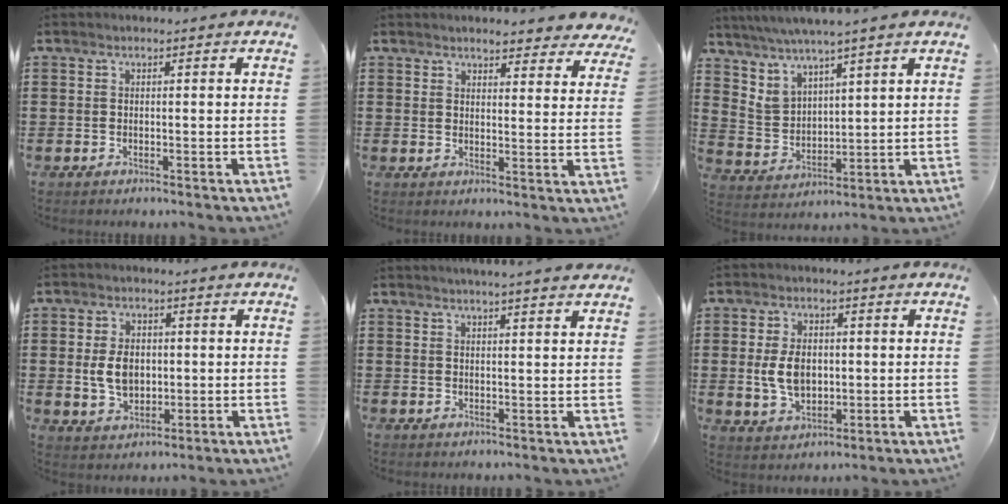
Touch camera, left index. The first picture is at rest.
{"total": 3.4, "force": [3.4, 0.1, 0.4], "torque": [-0.011, -0.014, 0.060]}
{"total": 3.8, "force": [3.5, 0.7, 1.3], "torque": [-0.040, -0.012, 0.062]}
{"total": 5.8, "force": [0.1, 4.0, 4.3], "torque": [-0.094, 0.004, -0.004]}
{"total": 2.3, "force": [2.2, -0.4, 0.8], "torque": [-0.020, -0.002, 0.041]}
{"total": 6.4, "force": [0.2, 4.2, 4.8], "torque": [-0.103, 0.005, -0.003]}